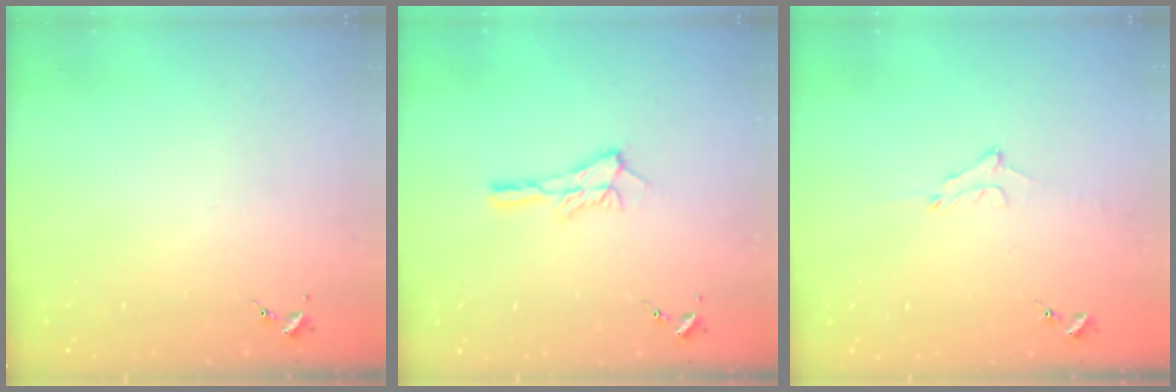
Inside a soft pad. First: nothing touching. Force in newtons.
{"total": 9.7, "press": 9.7, "slide": 0.8}
{"total": 7.5, "press": 7.5, "slide": 0.9}